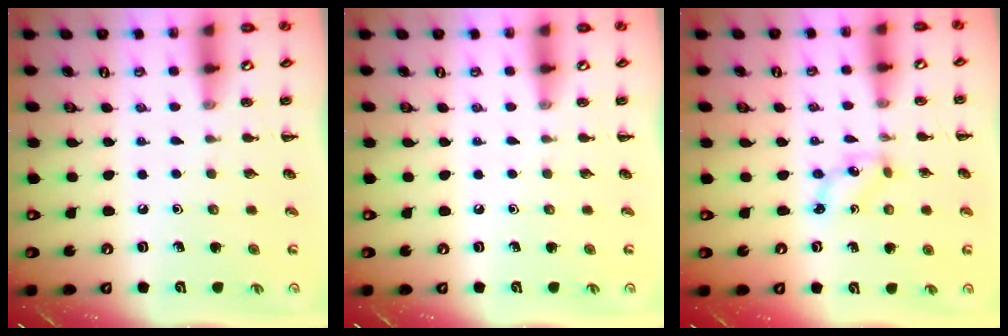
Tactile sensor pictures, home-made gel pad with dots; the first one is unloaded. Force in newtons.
{"total": 0.0}
{"total": 1.9, "press": 1.9, "slide": 0.3}